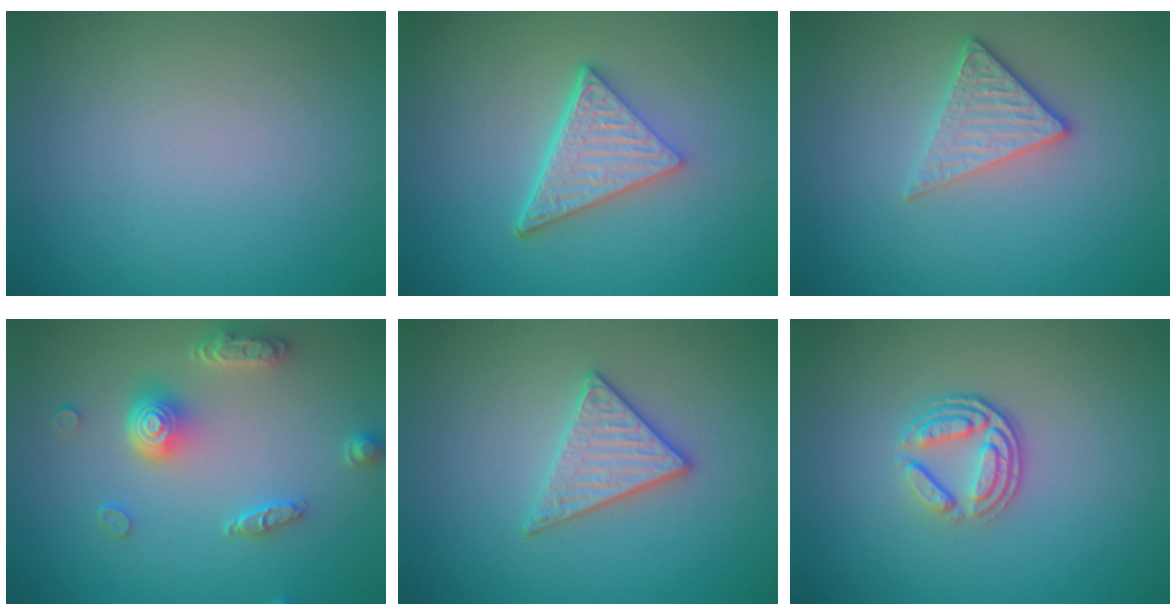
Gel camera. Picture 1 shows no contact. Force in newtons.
{"total": 5.2, "press": 3.6, "slide": 3.7}
{"total": 2.9, "press": 2.6, "slide": 1.3}
{"total": 4.7, "press": 3.7, "slide": 2.9}
{"total": 3.2, "press": 3.0, "slide": 1.0}
{"total": 3.6, "press": 2.6, "slide": 2.6}